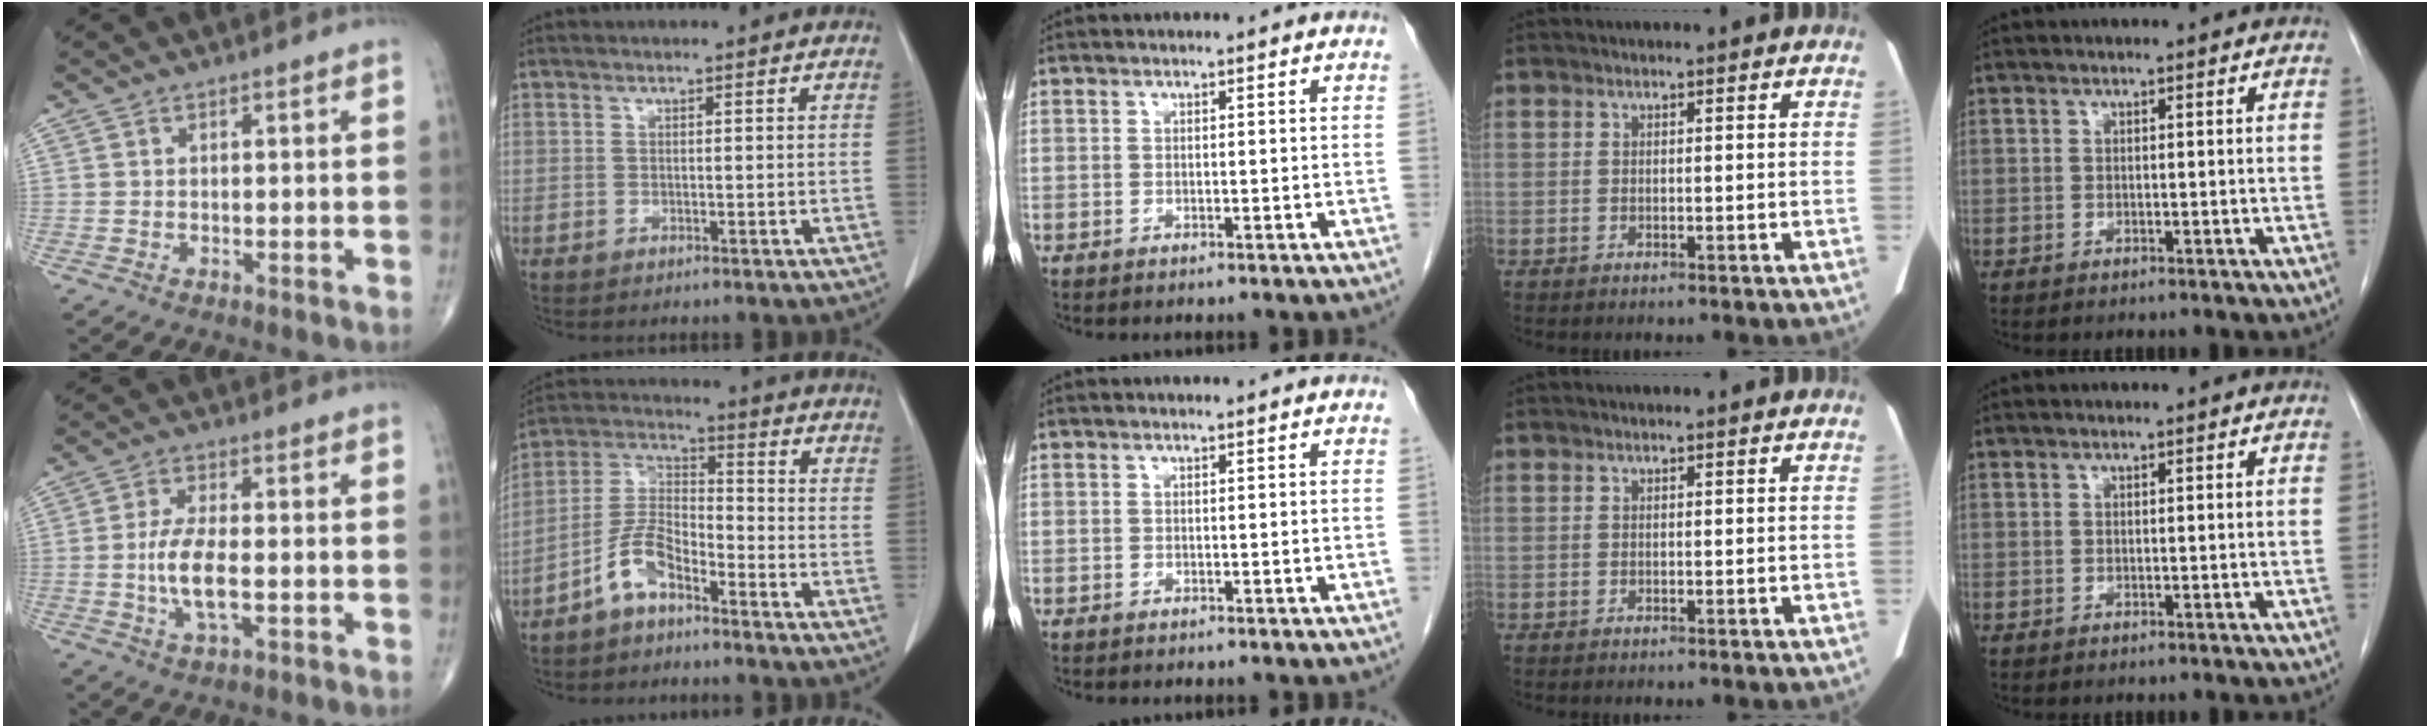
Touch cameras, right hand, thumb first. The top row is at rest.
{"thumb": {"total": 7.6, "force": [-1.3, 3.0, 6.9], "torque": [-0.143, 0.002, -0.025]}, "index": {"total": 7.5, "force": [-4.9, 3.0, 4.8], "torque": [-0.113, 0.011, -0.105]}}